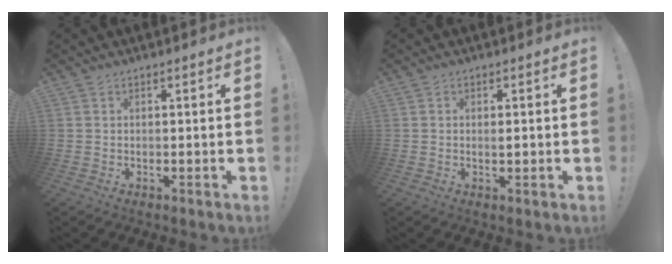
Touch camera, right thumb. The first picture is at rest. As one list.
[{"total": 1.1, "force": [0.1, 0.2, 1.1], "torque": [-0.006, -0.005, -0.001]}]